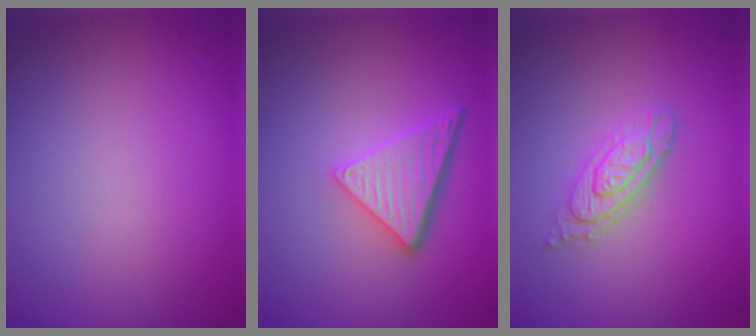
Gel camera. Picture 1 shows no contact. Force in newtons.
{"total": 4.9, "press": 3.5, "slide": 3.4}
{"total": 3.3, "press": 2.7, "slide": 1.9}